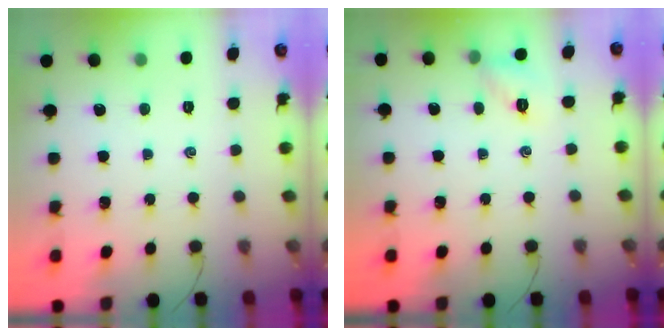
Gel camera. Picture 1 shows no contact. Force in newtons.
{"total": 6.3, "press": 6.2, "slide": 0.7}